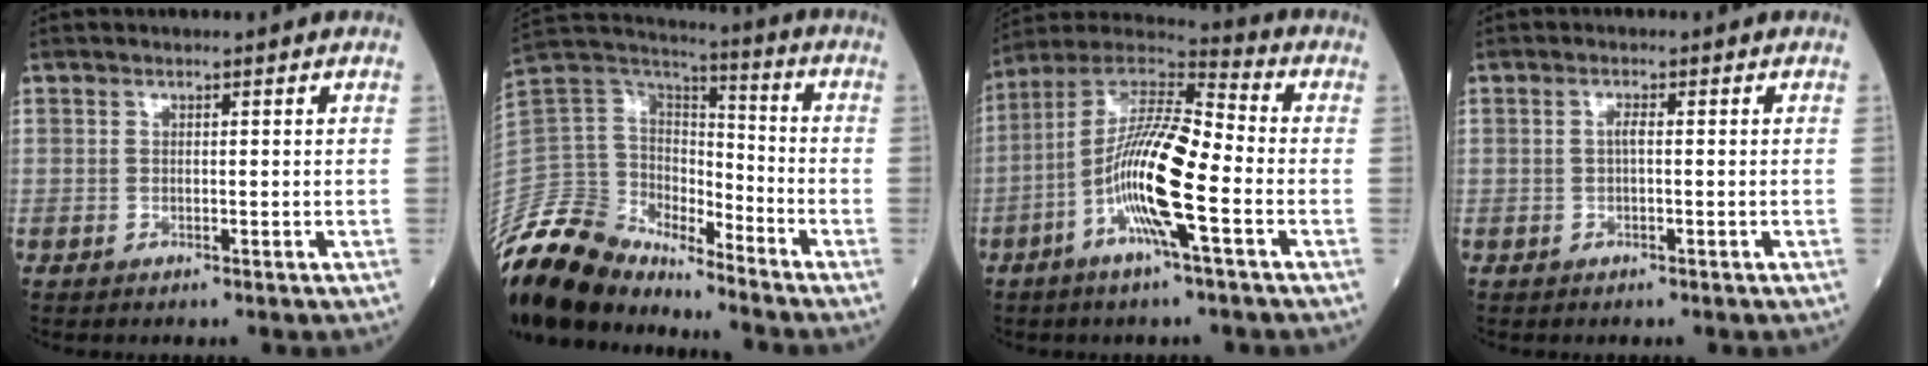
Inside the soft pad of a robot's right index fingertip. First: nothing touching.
{"total": 16.5, "force": [-14.9, 6.0, 3.8], "torque": [-0.084, 0.053, -0.279]}
{"total": 14.8, "force": [-4.2, 1.7, 14.1], "torque": [-0.276, 0.003, -0.086]}
{"total": 1.3, "force": [0.0, 0.2, 1.2], "torque": [-0.024, 0.003, -0.001]}